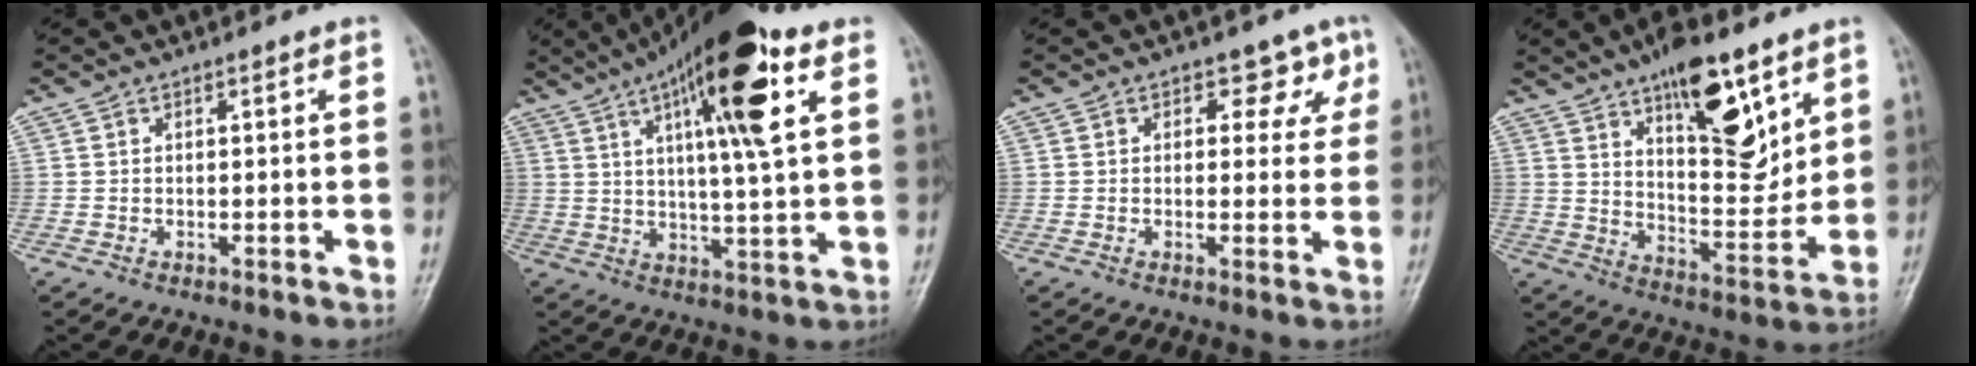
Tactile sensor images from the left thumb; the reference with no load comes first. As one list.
[{"total": 18.0, "force": [7.6, 3.9, 15.8], "torque": [-0.242, -0.010, 0.116]}, {"total": 4.3, "force": [2.1, 3.2, 2.0], "torque": [0.013, -0.006, 0.021]}, {"total": 17.1, "force": [9.5, 6.7, 12.5], "torque": [-0.150, -0.055, 0.157]}]